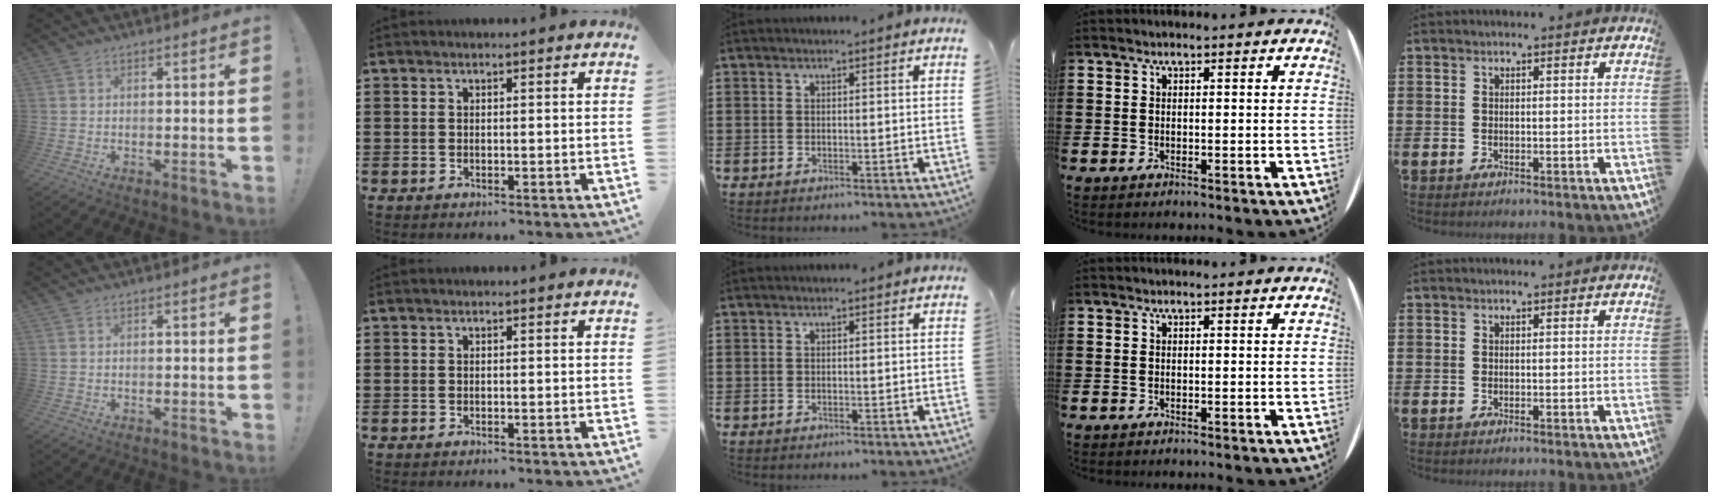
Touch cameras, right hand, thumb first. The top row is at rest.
{}